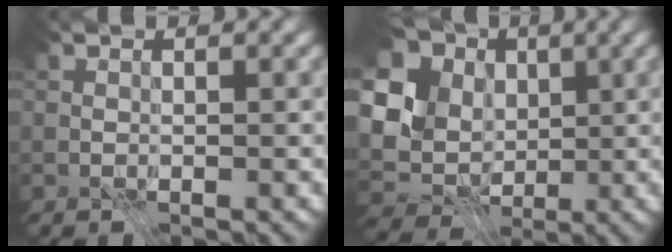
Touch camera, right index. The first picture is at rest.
{"total": 13.9, "force": [2.5, 11.7, 7.1], "torque": [-0.173, 0.016, 0.032]}